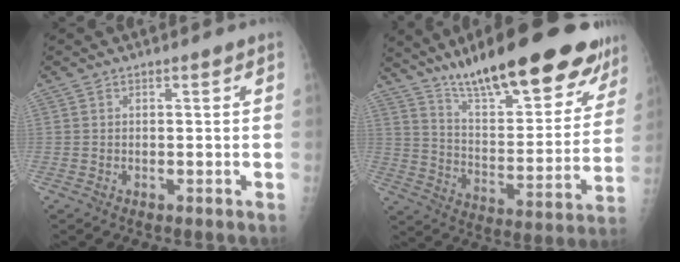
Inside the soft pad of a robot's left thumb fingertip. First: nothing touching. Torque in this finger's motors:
{"motor_torque": [1.81, 1.83, 1.49, -1.28, 0.12]}